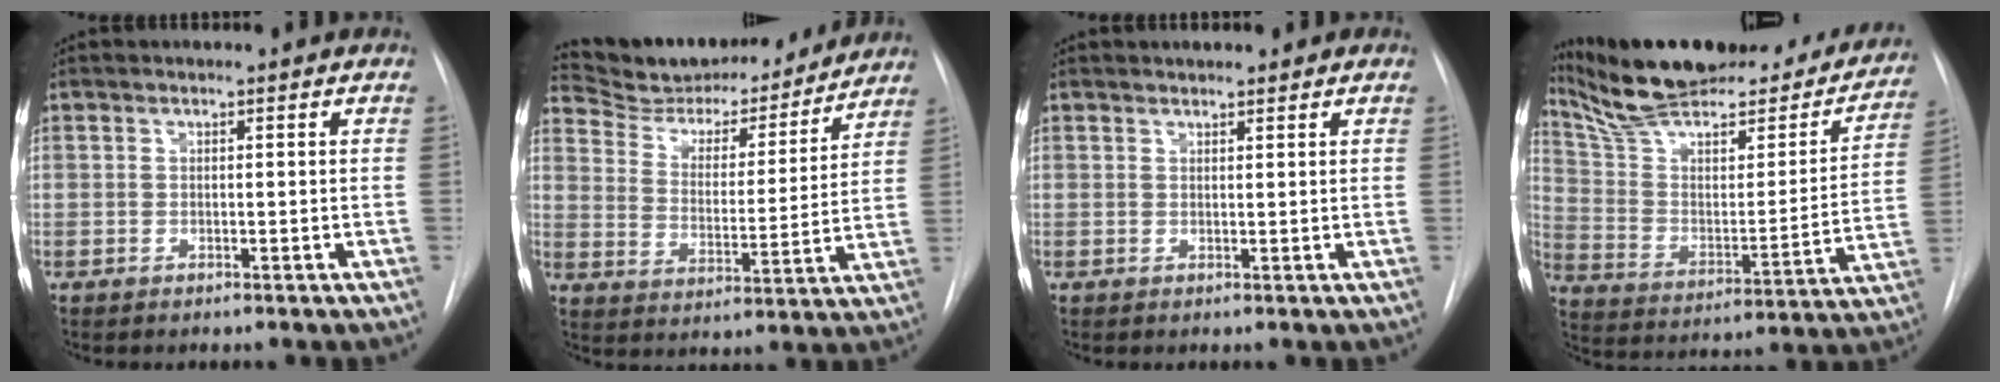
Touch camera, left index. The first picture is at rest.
{"total": 18.9, "force": [17.7, 4.2, 5.2], "torque": [-0.078, -0.006, 0.261]}
{"total": 3.1, "force": [2.7, 0.9, 1.1], "torque": [-0.014, 0.017, 0.035]}
{"total": 31.6, "force": [27.0, 7.8, 14.6], "torque": [-0.235, -0.022, 0.378]}